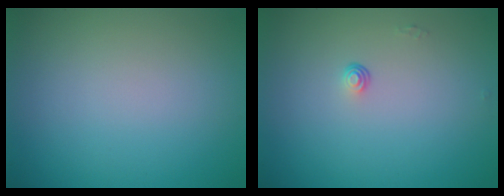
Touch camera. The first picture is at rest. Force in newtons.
{"total": 0.6, "press": 0.4, "slide": 0.5}